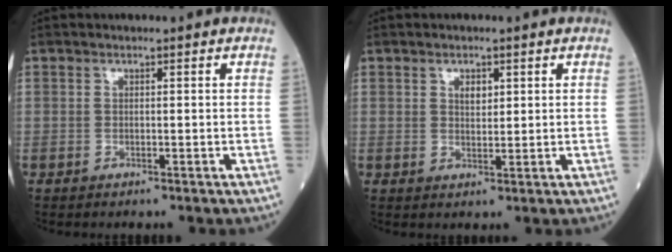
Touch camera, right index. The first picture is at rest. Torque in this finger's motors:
{"motor_torque": [0.11, -0.01, 0.07, 0.04]}